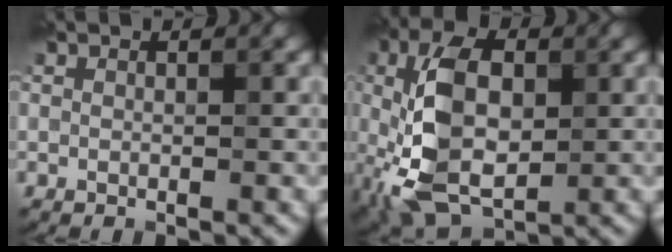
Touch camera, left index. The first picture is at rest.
{"total": 8.9, "force": [-0.6, 5.0, 7.3], "torque": [-0.162, 0.008, -0.016]}